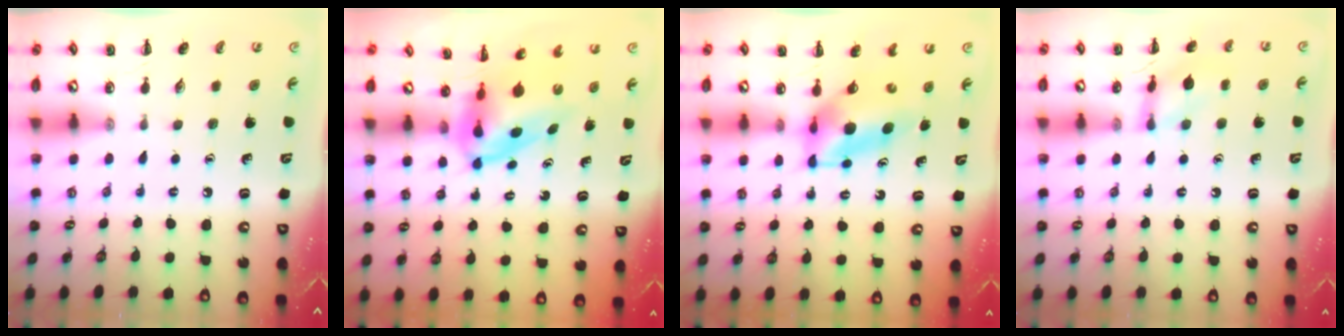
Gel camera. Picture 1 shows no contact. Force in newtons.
{"total": 4.3, "press": 4.2, "slide": 1.1}
{"total": 5.4, "press": 5.4, "slide": 0.7}
{"total": 10.4, "press": 10.4, "slide": 0.5}